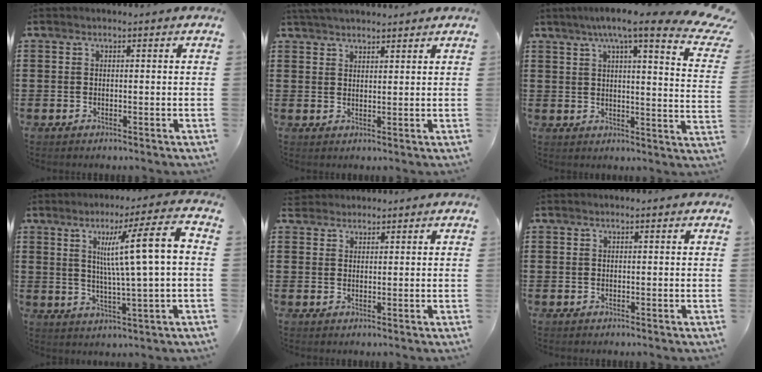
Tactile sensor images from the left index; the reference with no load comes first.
{"total": 2.9, "force": [2.9, 0.2, 0.5], "torque": [-0.016, -0.001, 0.057]}
{"total": 9.5, "force": [7.2, 0.7, 6.1], "torque": [-0.119, -0.027, 0.115]}
{"total": 10.7, "force": [2.2, 0.5, 10.4], "torque": [-0.188, 0.003, 0.028]}
{"total": 2.0, "force": [1.7, 1.0, -0.2], "torque": [-0.003, 0.006, 0.034]}
{"total": 0.0}